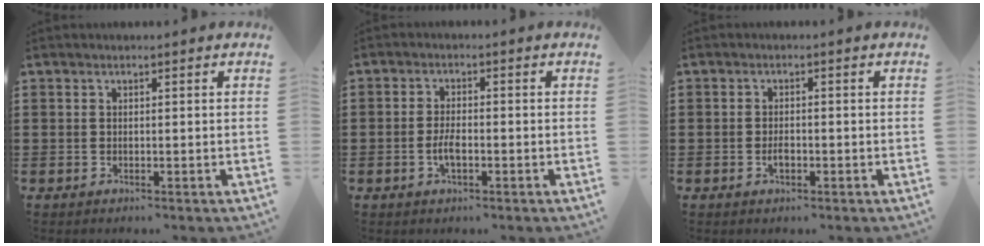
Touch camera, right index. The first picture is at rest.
{"total": 3.2, "force": [-1.1, 1.3, 2.7], "torque": [-0.065, -0.004, -0.023]}
{"total": 1.9, "force": [-0.6, 0.6, 1.7], "torque": [-0.033, -0.003, -0.010]}